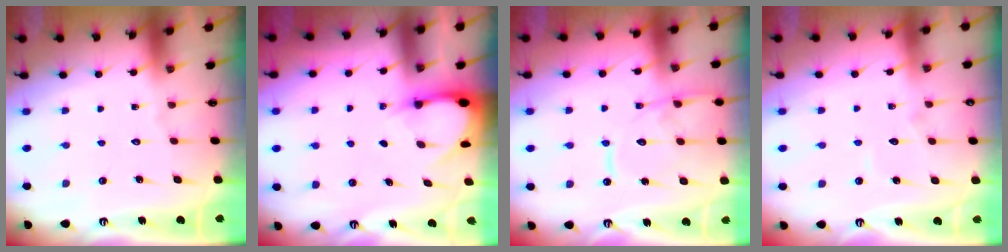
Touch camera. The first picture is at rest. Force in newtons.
{"total": 2.9, "press": 2.9, "slide": 0.3}
{"total": 13.6, "press": 13.6, "slide": 1.4}
{"total": 4.7, "press": 4.6, "slide": 0.4}